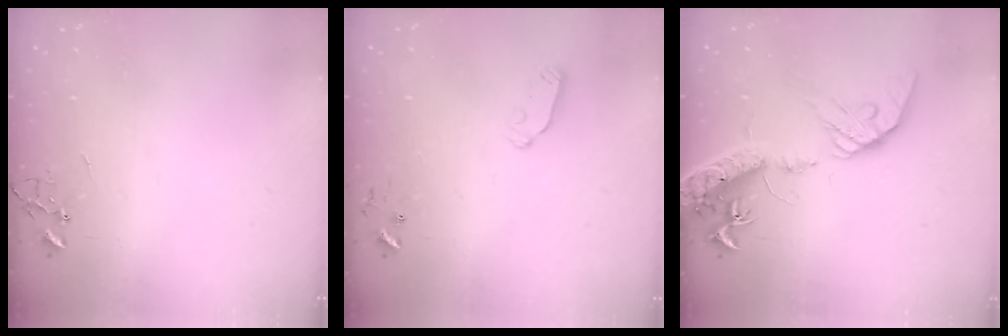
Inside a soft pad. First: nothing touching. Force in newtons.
{"total": 5.6, "press": 5.6, "slide": 0.3}
{"total": 18.0, "press": 17.7, "slide": 3.3}